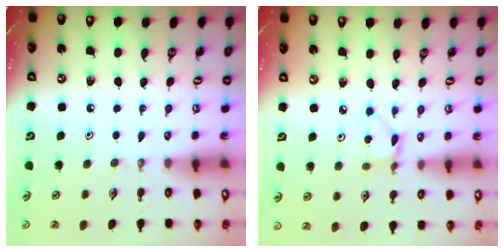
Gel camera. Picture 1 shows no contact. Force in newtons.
{"total": 2.7, "press": 2.7, "slide": 0.3}